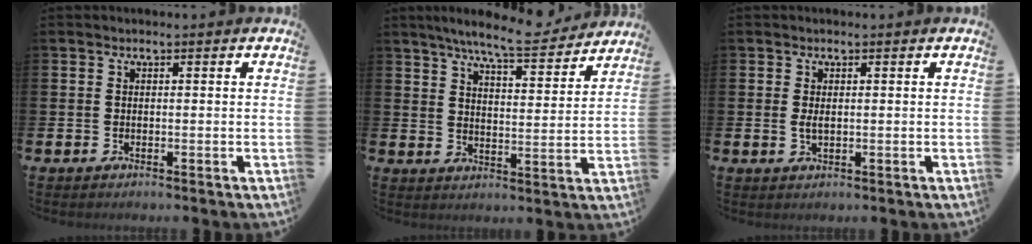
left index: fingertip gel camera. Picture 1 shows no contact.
{"total": 8.5, "force": [7.9, 0.5, 3.2], "torque": [-0.070, -0.042, 0.137]}
{"total": 1.3, "force": [0.2, 0.6, 1.2], "torque": [-0.021, 0.002, 0.001]}